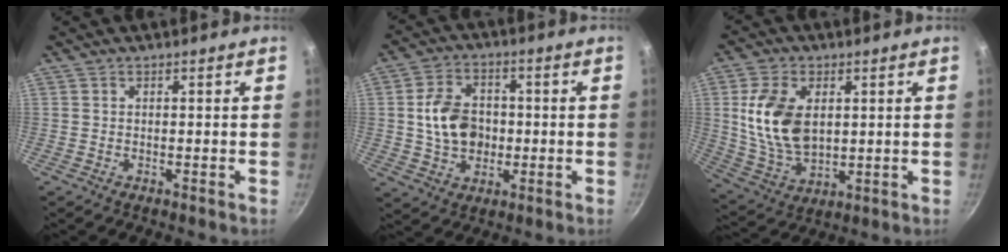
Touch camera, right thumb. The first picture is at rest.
{"total": 10.4, "force": [-0.1, 8.0, 6.7], "torque": [-0.096, 0.011, -0.002]}
{"total": 13.6, "force": [2.4, 8.6, 10.3], "torque": [-0.178, -0.020, 0.057]}